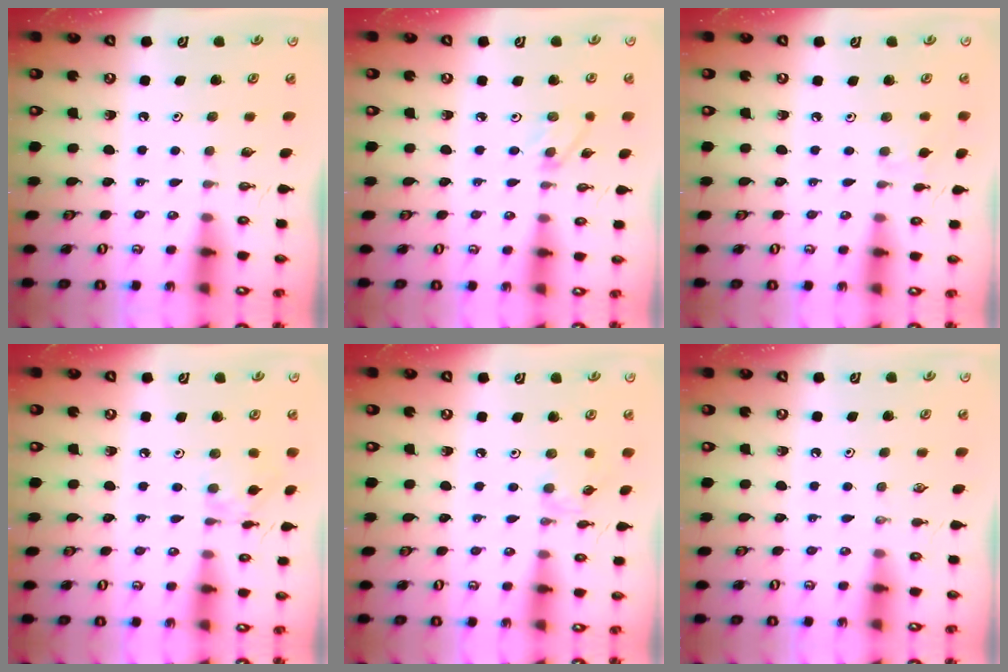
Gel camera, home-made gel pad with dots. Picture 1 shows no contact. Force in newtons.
{"total": 1.9, "press": 1.9, "slide": 0.3}
{"total": 2.4, "press": 2.3, "slide": 0.5}
{"total": 2.2, "press": 2.2, "slide": 0.0}
{"total": 1.5, "press": 1.4, "slide": 0.4}
{"total": 0.0}